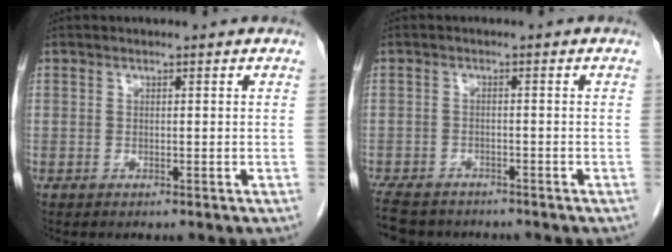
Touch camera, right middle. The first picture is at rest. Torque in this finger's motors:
{"motor_torque": [0.96, -1.18, 0.70, 0.21]}